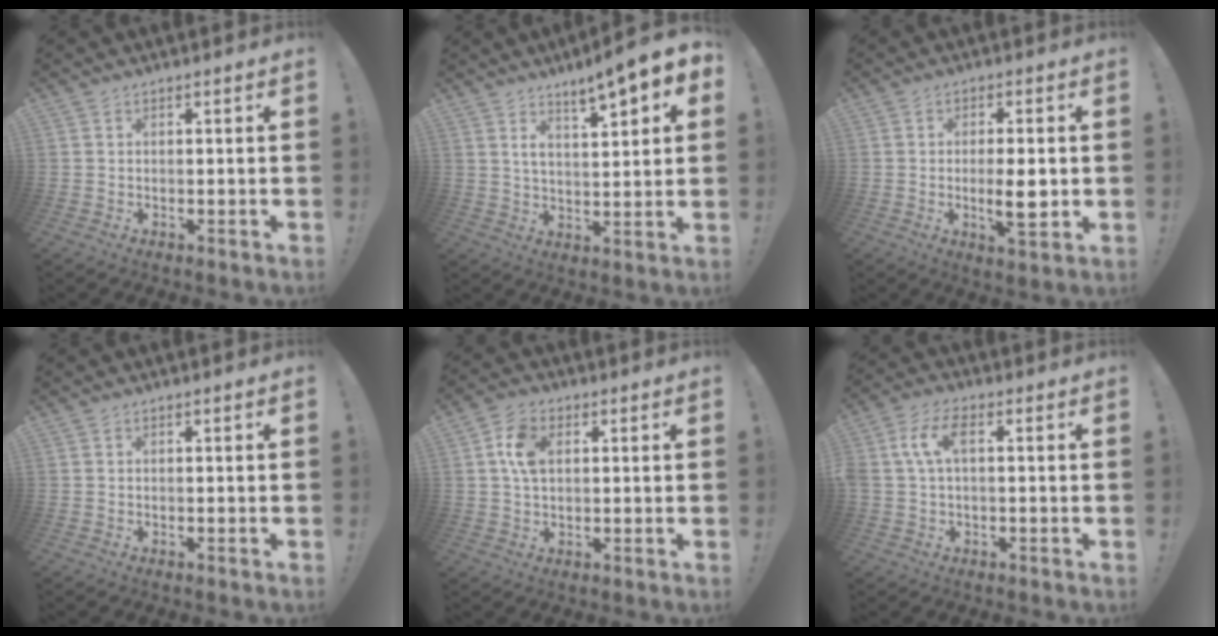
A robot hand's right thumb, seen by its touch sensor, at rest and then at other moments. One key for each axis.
{"total": 8.7, "fx": 6.0, "fy": 1.2, "fz": 6.1, "tx": -0.098, "ty": -0.044, "tz": 0.100}
{"total": 7.8, "fx": -1.0, "fy": 1.8, "fz": 7.5, "tx": -0.118, "ty": -0.012, "tz": -0.021}
{"total": 0.0}
{"total": 8.1, "fx": 1.8, "fy": 5.3, "fz": 5.9, "tx": -0.099, "ty": 0.004, "tz": 0.033}
{"total": 7.8, "fx": 0.9, "fy": 4.0, "fz": 6.7, "tx": -0.145, "ty": 0.011, "tz": 0.017}